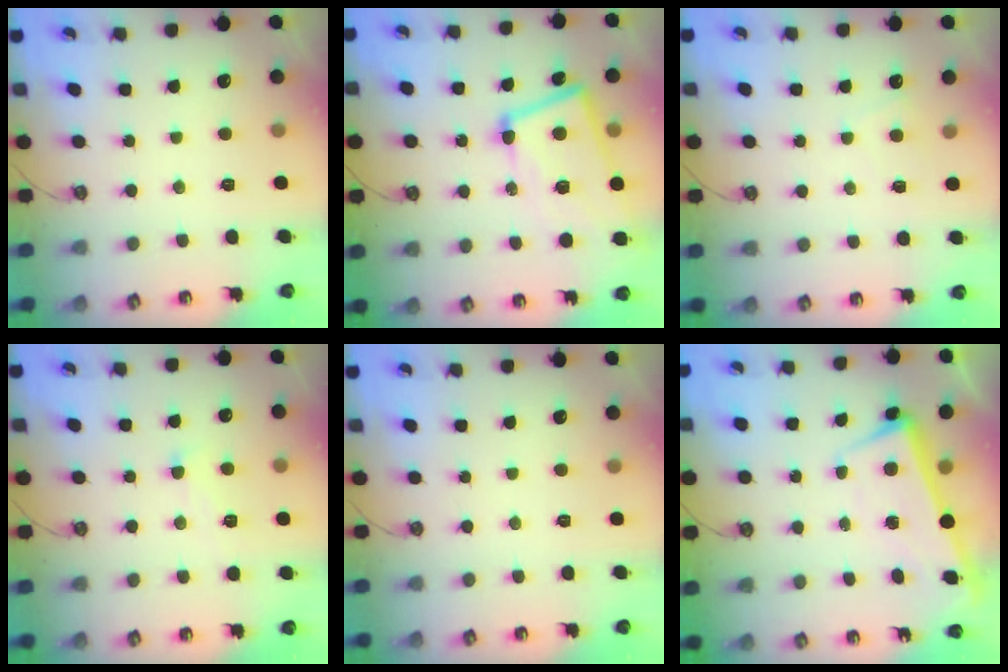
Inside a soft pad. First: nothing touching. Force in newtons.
{"total": 10.8, "press": 10.6, "slide": 2.1}
{"total": 1.5, "press": 1.4, "slide": 0.4}
{"total": 2.4, "press": 2.4, "slide": 0.3}
{"total": 0.0}
{"total": 2.1, "press": 2.0, "slide": 0.9}